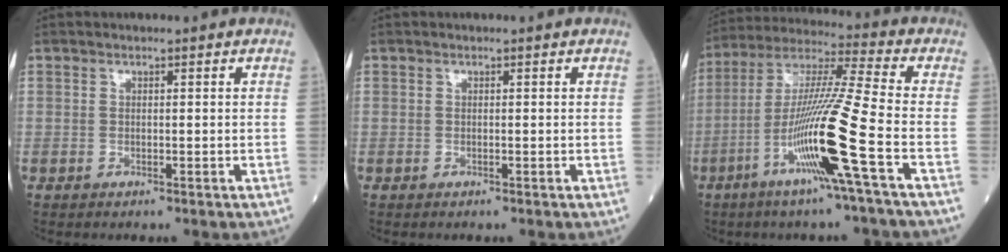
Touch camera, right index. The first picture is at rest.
{"total": 0.0}
{"total": 15.7, "force": [-5.7, -1.9, 14.5], "torque": [-0.283, -0.013, -0.114]}